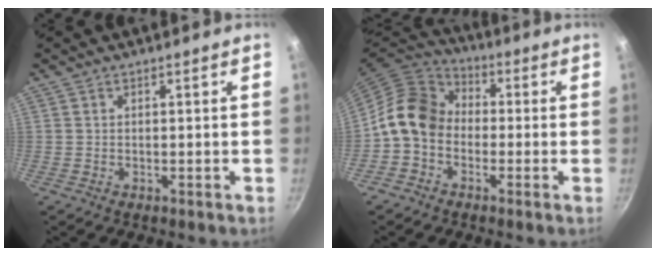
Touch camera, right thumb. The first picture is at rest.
{"total": 10.8, "force": [-1.4, 8.6, 6.4], "torque": [-0.085, 0.035, -0.051]}